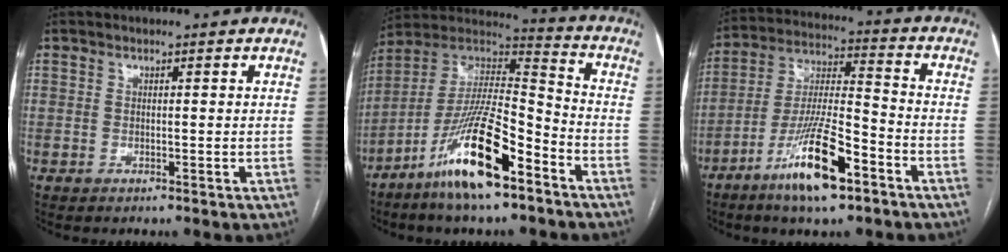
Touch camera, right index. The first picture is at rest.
{"total": 17.4, "force": [-9.8, 3.3, 14.0], "torque": [-0.279, -0.006, -0.175]}
{"total": 13.9, "force": [-7.9, 2.4, 11.2], "torque": [-0.223, -0.014, -0.141]}